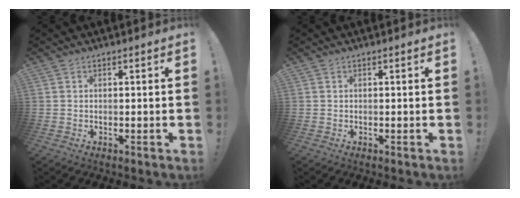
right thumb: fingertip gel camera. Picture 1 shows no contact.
{"total": 0.0}